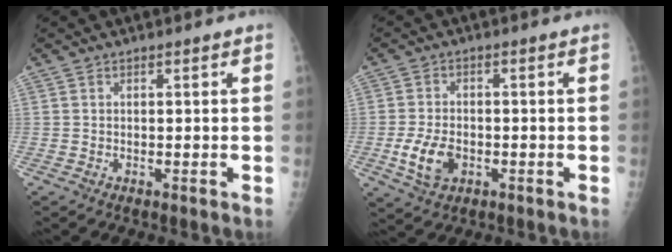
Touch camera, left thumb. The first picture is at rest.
{"total": 6.8, "force": [-1.9, 4.5, 4.8], "torque": [-0.090, 0.002, -0.030]}